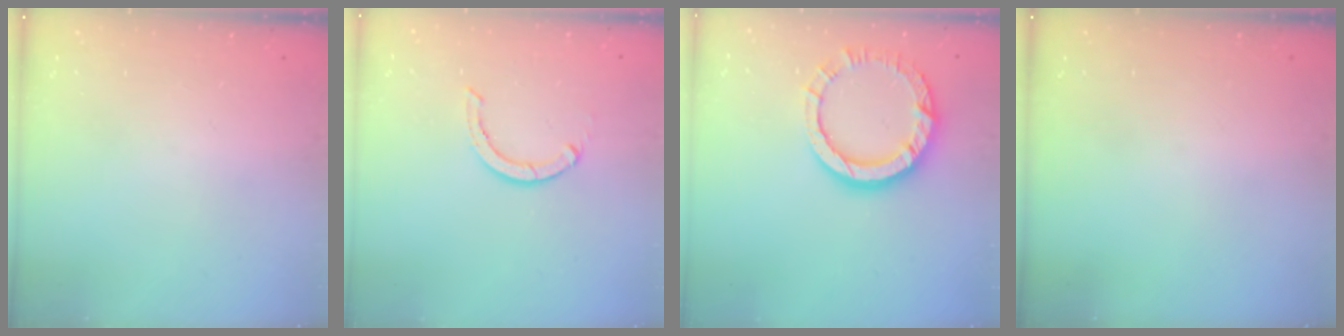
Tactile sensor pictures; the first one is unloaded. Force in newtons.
{"total": 2.9, "press": 2.9, "slide": 0.1}
{"total": 11.6, "press": 11.6, "slide": 0.8}
{"total": 0.0}